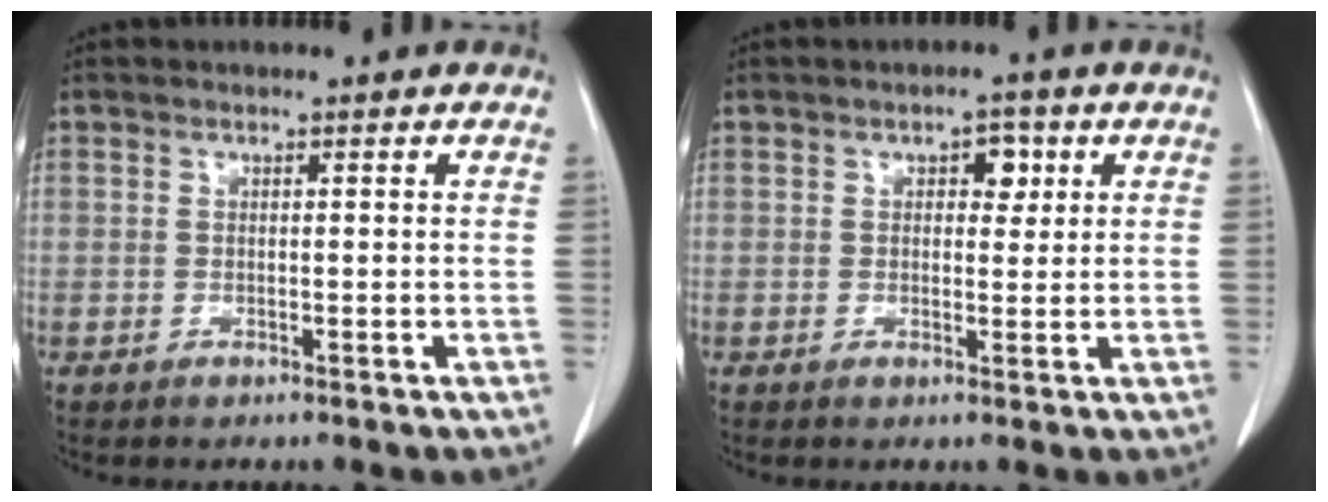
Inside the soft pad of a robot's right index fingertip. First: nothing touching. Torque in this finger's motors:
{"motor_torque": [0.35, 0.34, 0.02, 0.01]}